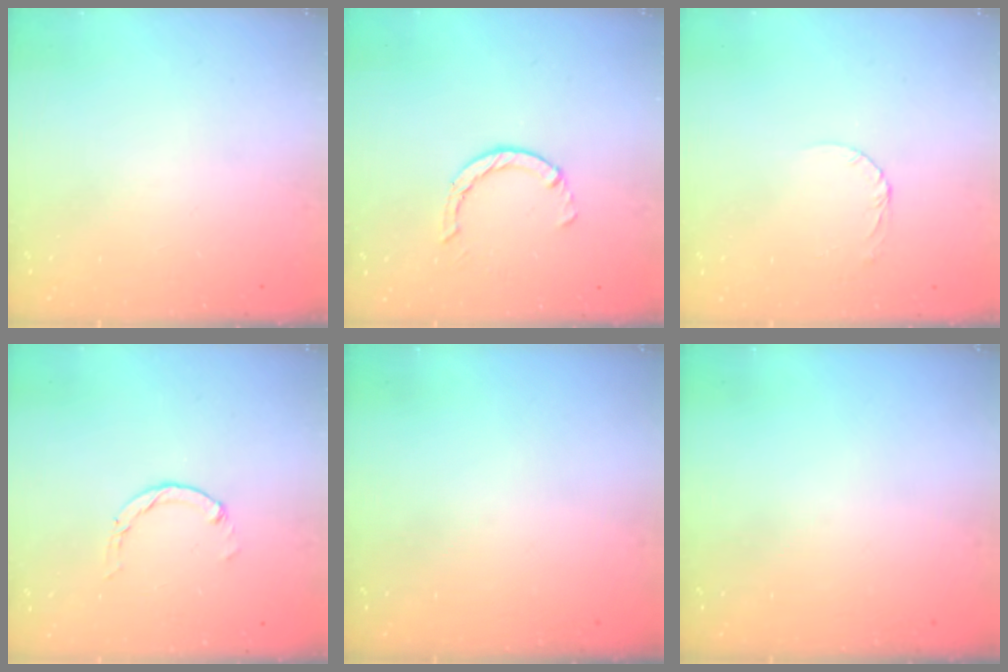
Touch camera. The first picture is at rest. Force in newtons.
{"total": 2.9, "press": 2.8, "slide": 0.4}
{"total": 2.6, "press": 2.6, "slide": 0.1}
{"total": 1.1, "press": 1.1, "slide": 0.2}
{"total": 0.0}
{"total": 0.0}